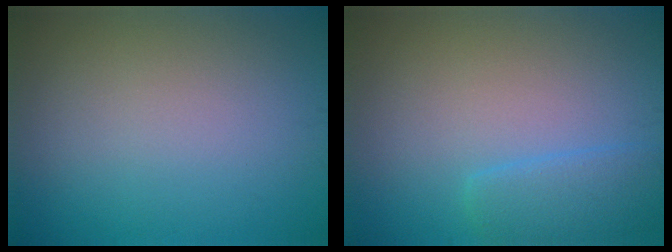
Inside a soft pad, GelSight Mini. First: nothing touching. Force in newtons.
{"total": 2.5, "press": 2.5, "slide": 0.3}